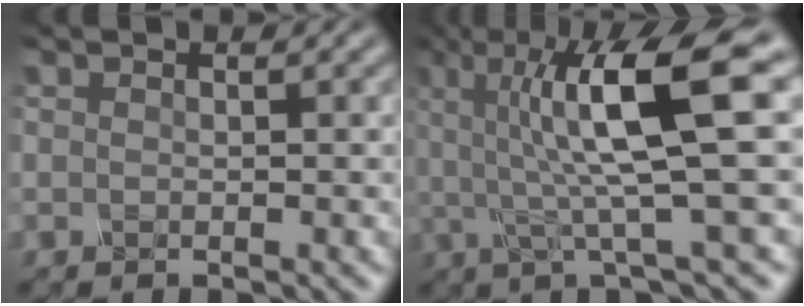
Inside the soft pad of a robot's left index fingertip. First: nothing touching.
{"total": 10.4, "force": [2.3, 2.1, 9.9], "torque": [-0.155, 0.004, 0.039]}